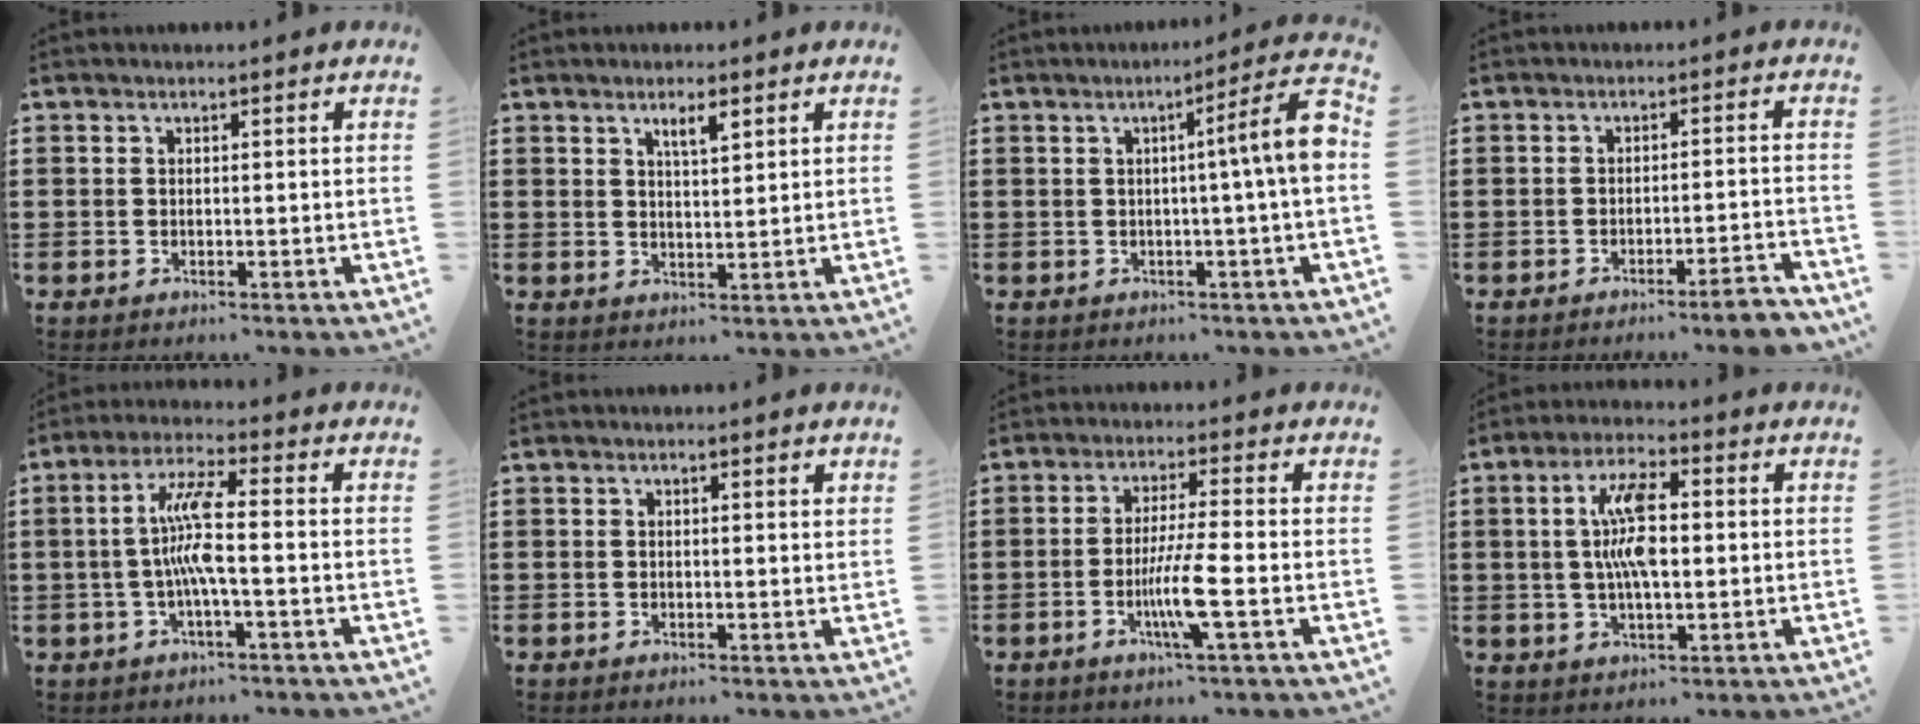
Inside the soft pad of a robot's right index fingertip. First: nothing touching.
{"total": 2.7, "force": [1.7, 0.6, 2.1], "torque": [-0.035, 0.001, 0.026]}
{"total": 8.0, "force": [0.4, 0.0, 8.0], "torque": [-0.118, -0.017, 0.000]}
{"total": 3.8, "force": [-3.2, -0.1, 2.1], "torque": [-0.034, -0.009, -0.058]}
{"total": 7.5, "force": [-0.8, 1.0, 7.4], "torque": [-0.162, -0.007, -0.027]}
{"total": 0.6, "force": [0.4, 0.2, 0.5], "torque": [-0.010, 0.003, 0.007]}
{"total": 7.0, "force": [-2.2, -0.1, 6.7], "torque": [-0.132, -0.020, -0.044]}
{"total": 9.0, "force": [0.9, 3.2, 8.4], "torque": [-0.179, 0.004, 0.007]}